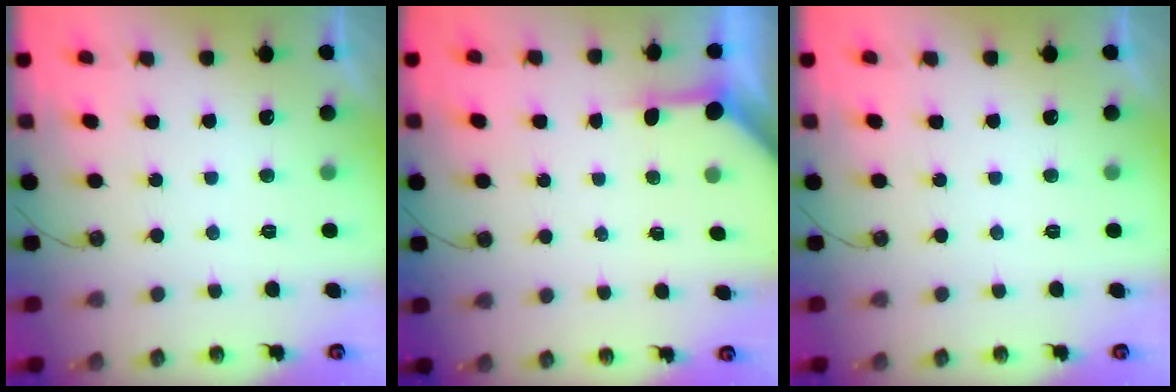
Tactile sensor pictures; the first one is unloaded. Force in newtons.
{"total": 3.3, "press": 3.3, "slide": 0.3}
{"total": 0.0}